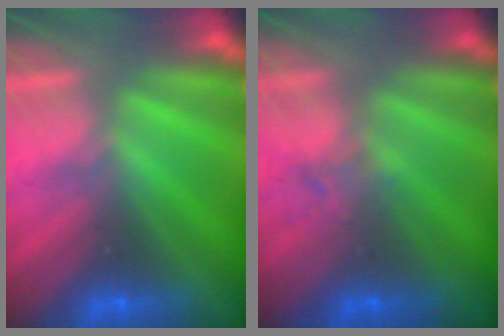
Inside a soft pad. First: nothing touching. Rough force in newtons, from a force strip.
{"total": 1.7}